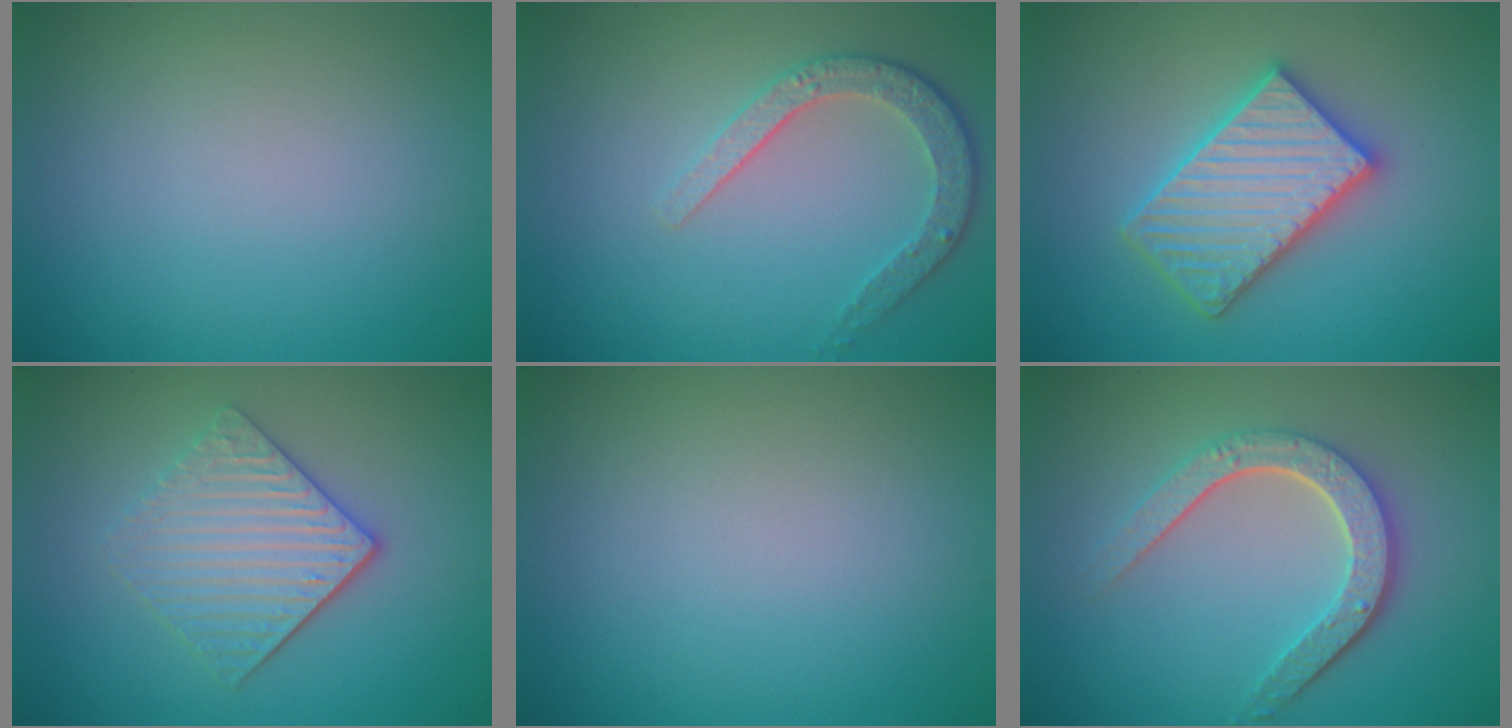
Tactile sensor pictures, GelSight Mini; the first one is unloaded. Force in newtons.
{"total": 3.5, "press": 2.9, "slide": 2.0}
{"total": 5.5, "press": 5.5, "slide": 0.8}
{"total": 4.1, "press": 3.4, "slide": 2.3}
{"total": 0.0}
{"total": 4.6, "press": 3.6, "slide": 3.0}